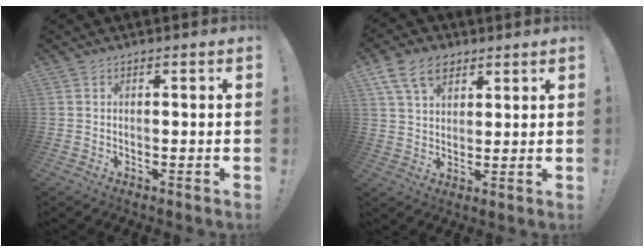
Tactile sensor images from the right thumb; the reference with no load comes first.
{"total": 11.2, "force": [6.1, 7.5, 5.7], "torque": [-0.088, -0.018, 0.117]}